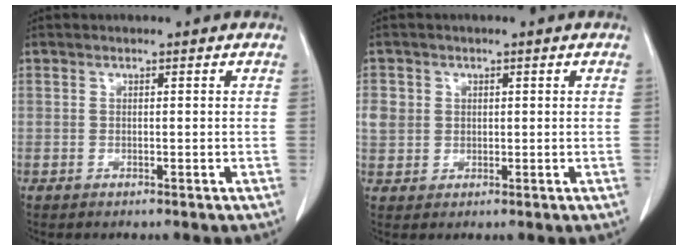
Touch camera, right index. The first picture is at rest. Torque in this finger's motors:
{"motor_torque": [0.30, 0.10, 0.15, 0.04]}